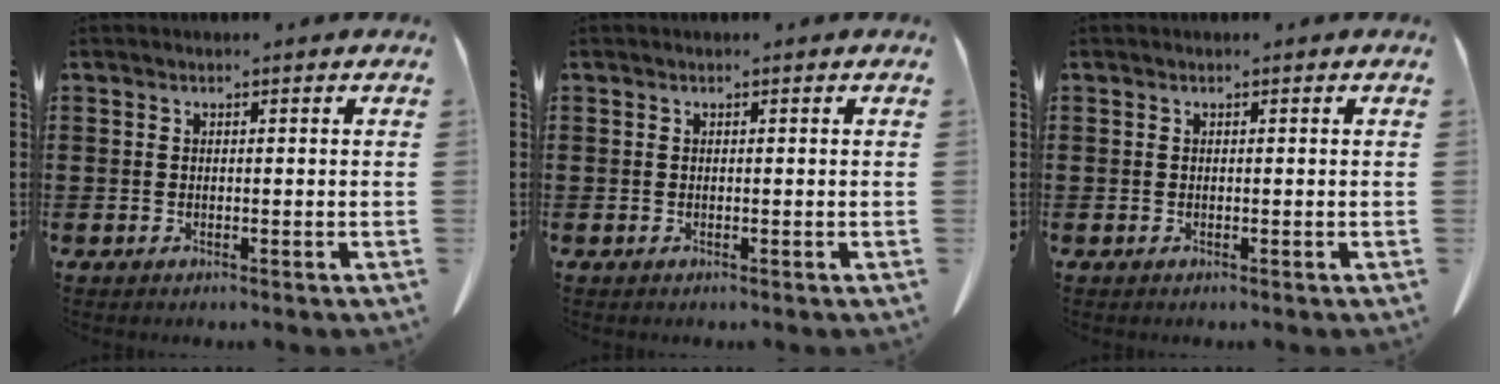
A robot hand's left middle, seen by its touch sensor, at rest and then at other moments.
{"total": 0.0}
{"total": 0.0}